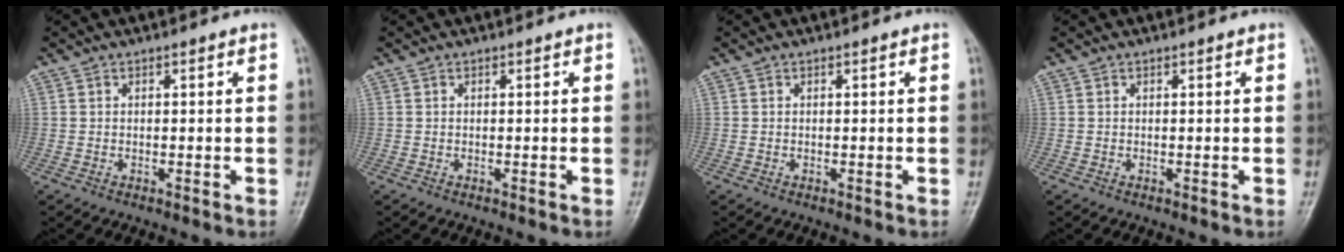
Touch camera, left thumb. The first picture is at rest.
{"total": 0.0}
{"total": 0.0}
{"total": 0.0}